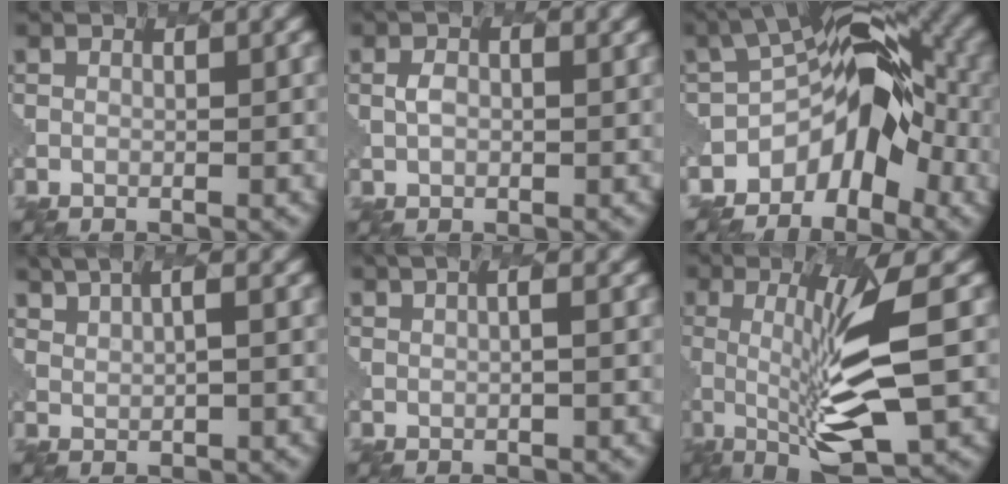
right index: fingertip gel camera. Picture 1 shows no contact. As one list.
[{"total": 1.0, "force": [0.0, 1.0, 0.2], "torque": [-0.042, -0.002, -0.015]}, {"total": 7.2, "force": [-3.2, 4.9, 4.2], "torque": [-0.068, 0.007, -0.093]}, {"total": 5.4, "force": [3.8, 2.5, 2.9], "torque": [-0.083, 0.032, 0.041]}, {"total": 4.3, "force": [1.8, 2.2, 3.3], "torque": [-0.020, 0.034, -0.009]}, {"total": 7.0, "force": [0.1, 1.1, 6.9], "torque": [-0.153, 0.007, -0.021]}]